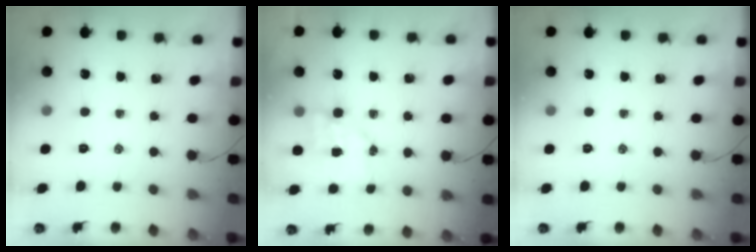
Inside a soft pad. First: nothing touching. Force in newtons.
{"total": 4.9, "press": 4.8, "slide": 0.7}
{"total": 0.0}